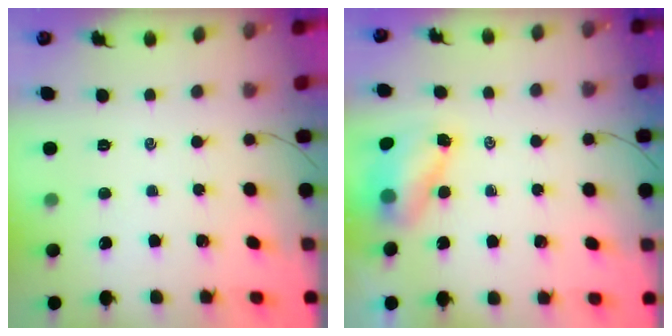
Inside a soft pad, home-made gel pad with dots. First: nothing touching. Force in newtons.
{"total": 5.7, "press": 5.7, "slide": 0.7}